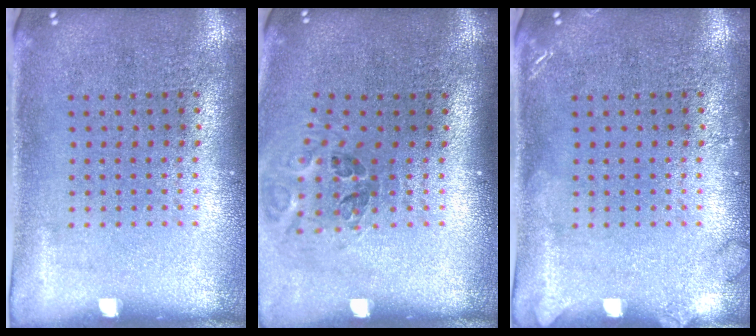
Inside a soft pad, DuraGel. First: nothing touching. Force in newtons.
{"total": 1.2, "press": 1.1, "slide": 0.5}
{"total": 1.2, "press": 1.1, "slide": 0.2}